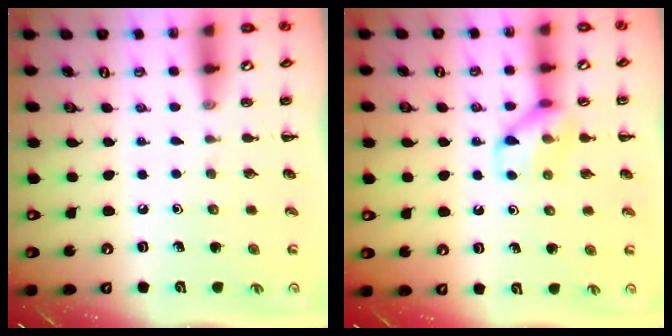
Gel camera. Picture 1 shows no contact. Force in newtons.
{"total": 10.2, "press": 10.2, "slide": 0.8}